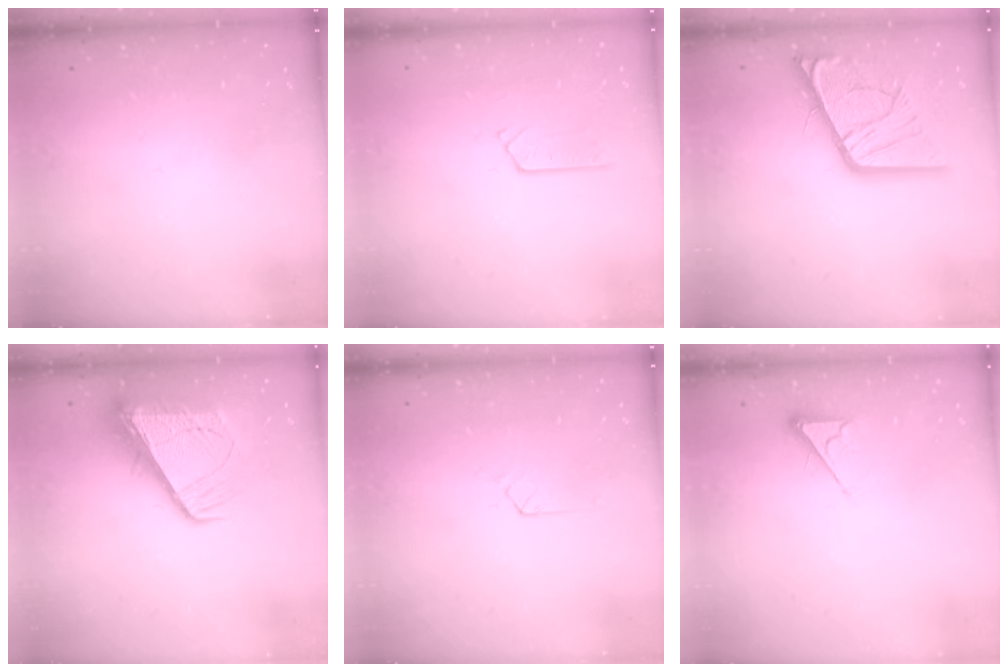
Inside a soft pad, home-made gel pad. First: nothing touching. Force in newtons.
{"total": 2.7, "press": 2.7, "slide": 0.2}
{"total": 22.3, "press": 22.1, "slide": 2.5}
{"total": 12.8, "press": 12.8, "slide": 1.1}
{"total": 2.7, "press": 2.7, "slide": 0.4}
{"total": 3.0, "press": 2.9, "slide": 0.4}